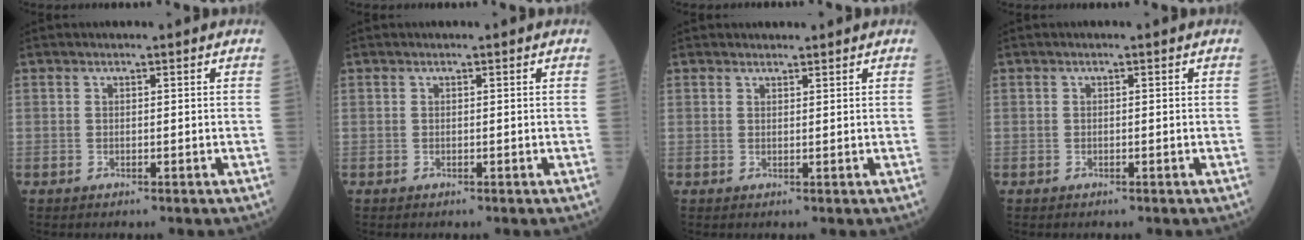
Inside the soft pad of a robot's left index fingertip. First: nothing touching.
{"total": 0.0}
{"total": 1.3, "force": [1.2, 0.4, 0.0], "torque": [-0.004, 0.005, 0.020]}
{"total": 0.0}